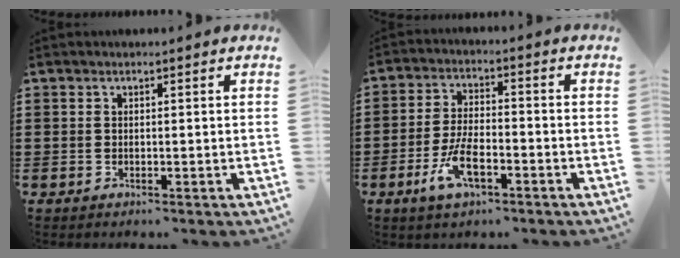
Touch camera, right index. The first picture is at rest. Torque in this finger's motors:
{"motor_torque": [1.75, 0.39, 0.27, 0.21]}